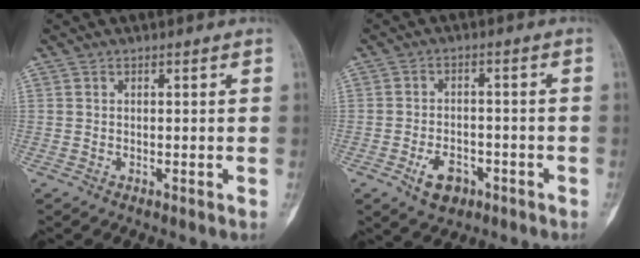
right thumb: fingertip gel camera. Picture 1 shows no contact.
{"total": 5.8, "force": [-2.9, 3.7, 3.4], "torque": [-0.047, 0.019, -0.042]}